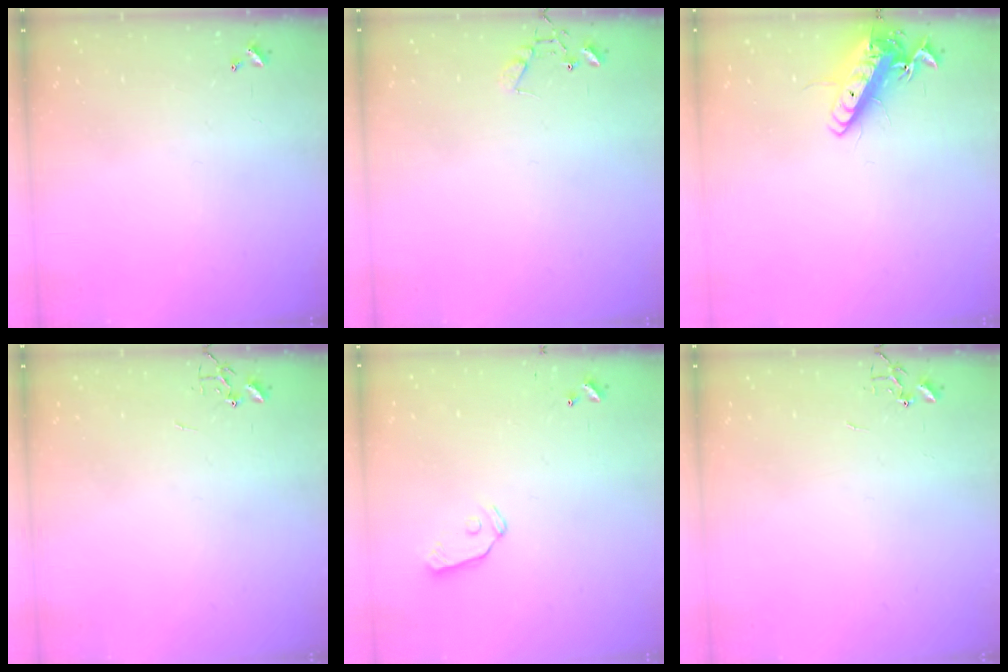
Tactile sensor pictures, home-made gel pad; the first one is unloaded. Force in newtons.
{"total": 6.8, "press": 6.8, "slide": 0.5}
{"total": 14.0, "press": 13.7, "slide": 2.6}
{"total": 0.0}
{"total": 5.5, "press": 5.5, "slide": 0.2}
{"total": 0.0}